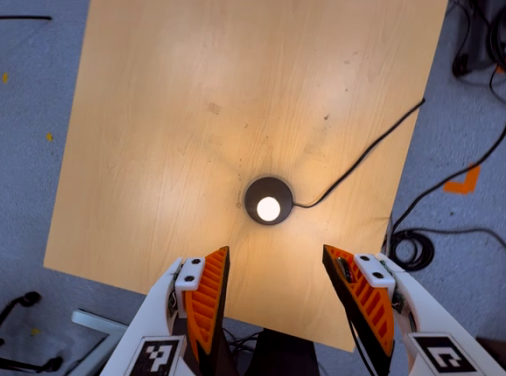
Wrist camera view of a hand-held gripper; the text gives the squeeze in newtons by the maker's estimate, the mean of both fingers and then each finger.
{"total": 0.0}